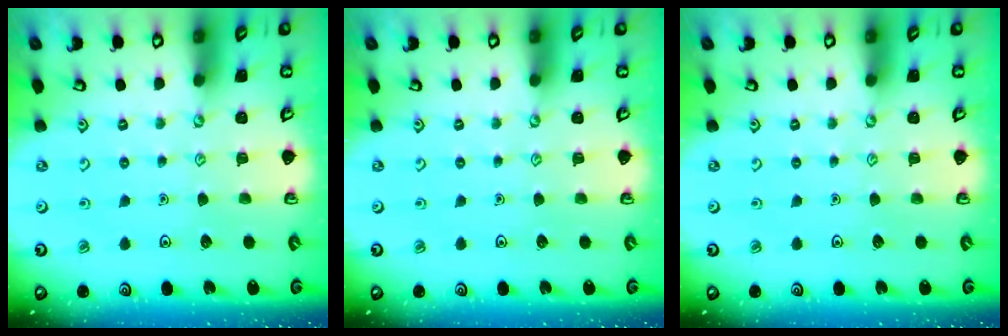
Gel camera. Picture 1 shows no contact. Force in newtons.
{"total": 0.0}
{"total": 0.0}